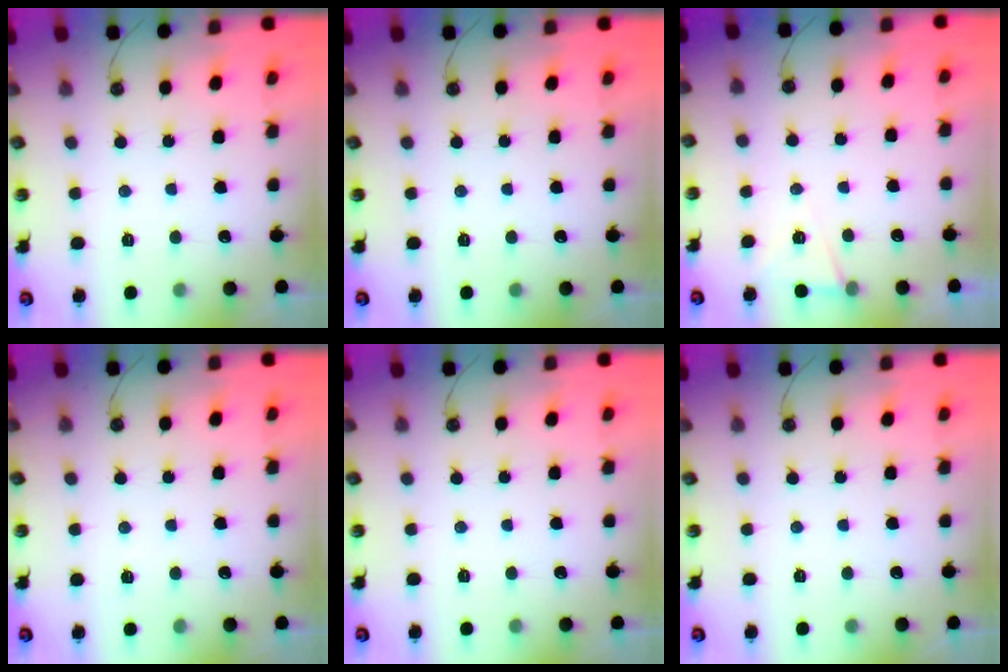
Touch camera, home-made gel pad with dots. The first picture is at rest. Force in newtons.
{"total": 0.0}
{"total": 5.3, "press": 2.8, "slide": 4.5}
{"total": 2.8, "press": 2.2, "slide": 1.6}
{"total": 0.0}
{"total": 0.0}